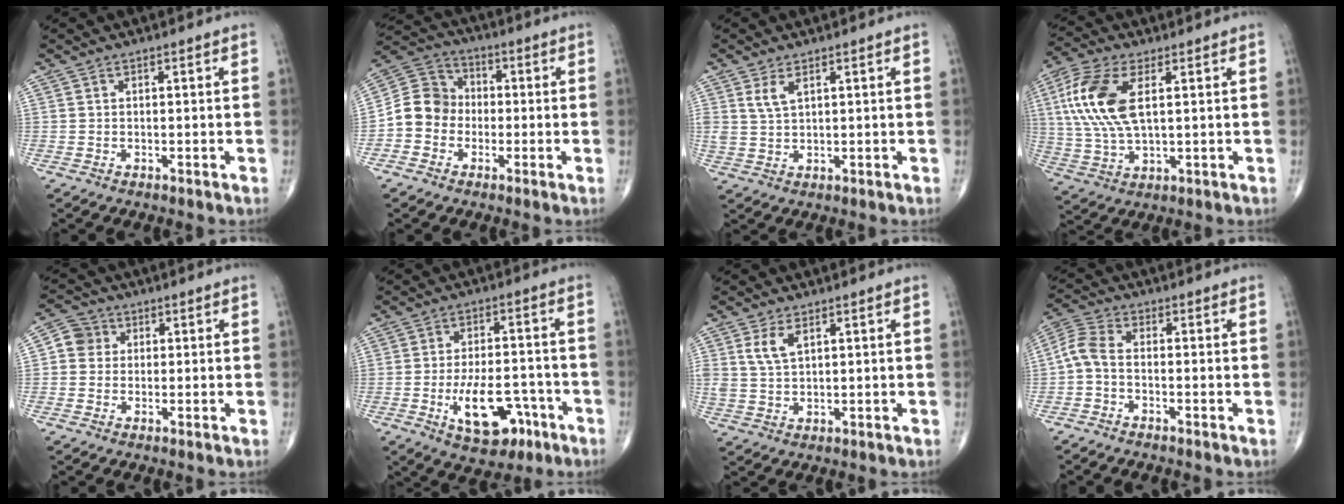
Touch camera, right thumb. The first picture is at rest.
{"total": 9.1, "force": [-2.0, 8.1, 3.6], "torque": [-0.046, 0.037, -0.049]}
{"total": 3.4, "force": [1.8, 1.5, 2.5], "torque": [-0.050, -0.006, 0.043]}
{"total": 14.1, "force": [3.4, 6.5, 12.0], "torque": [-0.275, 0.001, 0.070]}
{"total": 4.6, "force": [0.7, 4.3, 1.3], "torque": [-0.002, 0.006, 0.002]}
{"total": 11.9, "force": [-4.8, 6.3, 8.9], "torque": [-0.122, 0.027, -0.068]}
{"total": 4.7, "force": [2.2, 2.4, 3.4], "torque": [-0.069, -0.006, 0.050]}
{"total": 4.8, "force": [-1.3, 2.4, 3.9], "torque": [-0.093, 0.018, -0.040]}